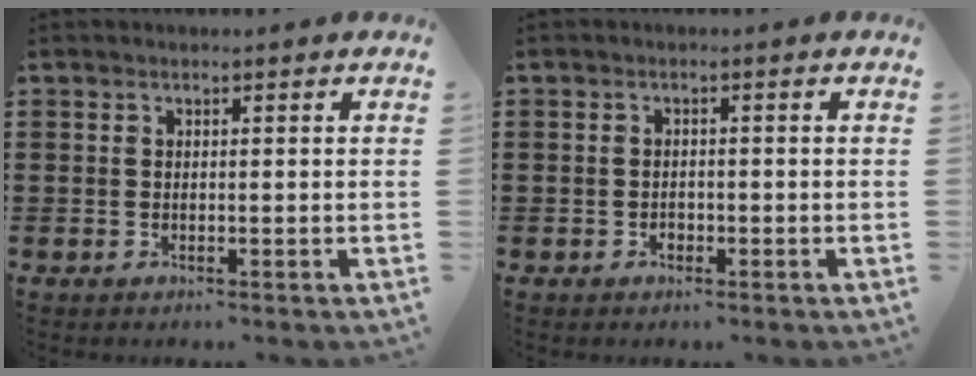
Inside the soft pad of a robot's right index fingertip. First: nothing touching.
{"total": 1.0, "force": [-0.6, 0.7, 0.4], "torque": [-0.010, -0.002, -0.011]}